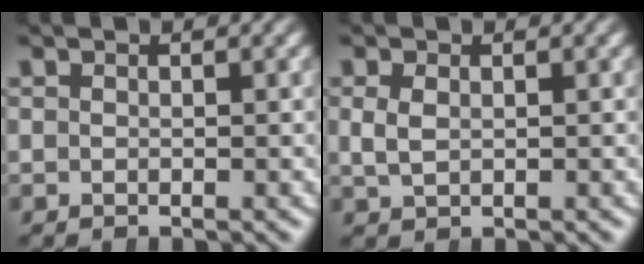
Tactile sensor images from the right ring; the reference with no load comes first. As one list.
[{"total": 2.2, "force": [0.4, 1.6, 1.4], "torque": [-0.036, -0.005, 0.014]}]